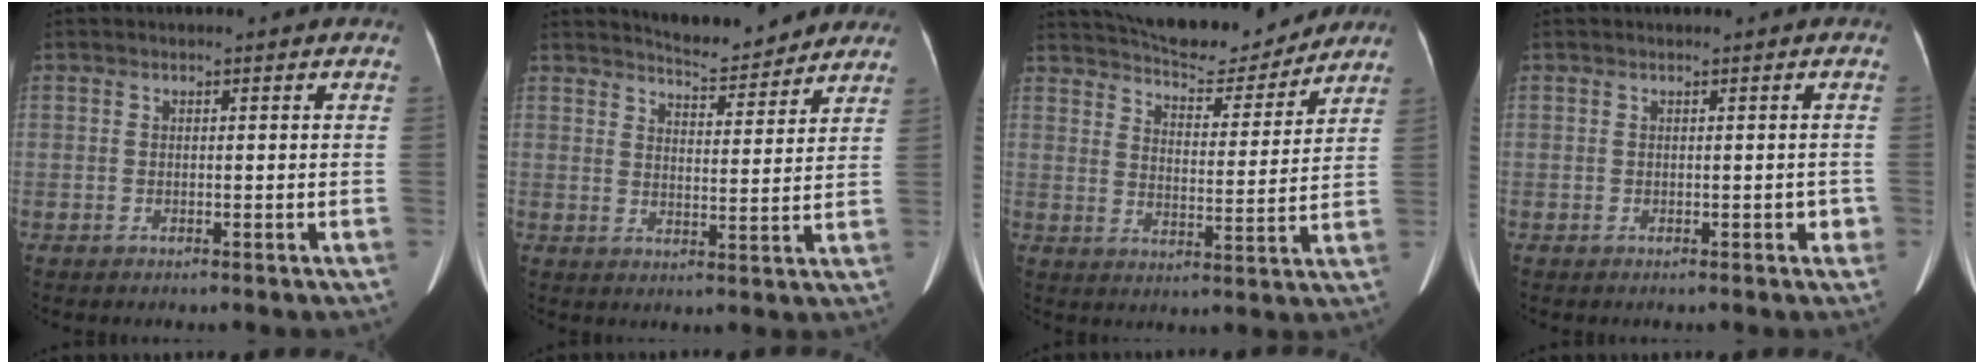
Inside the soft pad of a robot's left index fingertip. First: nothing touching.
{"total": 9.0, "force": [8.7, 1.2, 2.1], "torque": [-0.033, -0.001, 0.117]}
{"total": 16.0, "force": [14.8, 3.1, 5.1], "torque": [-0.079, 0.000, 0.216]}
{"total": 1.0, "force": [-0.1, 0.8, 0.6], "torque": [0.000, 0.005, -0.002]}